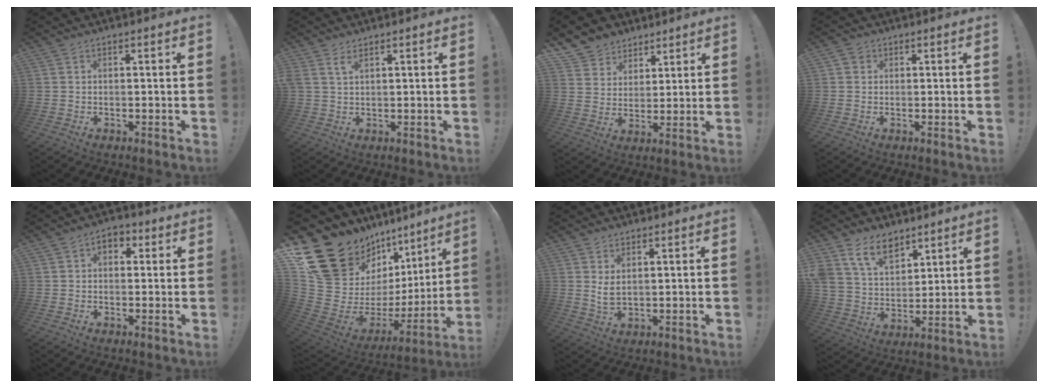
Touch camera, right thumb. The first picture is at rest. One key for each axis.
{"total": 2.5, "fx": 1.5, "fy": 0.6, "fz": 1.9, "tx": -0.039, "ty": -0.003, "tz": 0.027}
{"total": 7.7, "fx": 5.2, "fy": 5.7, "fz": 0.4, "tx": -0.016, "ty": -0.041, "tz": 0.106}
{"total": 1.7, "fx": 0.6, "fy": 1.5, "fz": 0.4, "tx": -0.001, "ty": 0.000, "tz": 0.009}
{"total": 4.5, "fx": 0.9, "fy": 3.4, "fz": 2.9, "tx": -0.034, "ty": 0.005, "tz": 0.014}
{"total": 23.3, "fx": 11.8, "fy": 13.9, "fz": 14.6, "tx": -0.208, "ty": -0.133, "tz": 0.281}
{"total": 4.4, "fx": 1.8, "fy": 2.0, "fz": 3.5, "tx": -0.059, "ty": -0.016, "tz": 0.030}
{"total": 12.5, "fx": 8.3, "fy": 7.5, "fz": 5.5, "tx": -0.112, "ty": -0.038, "tz": 0.162}